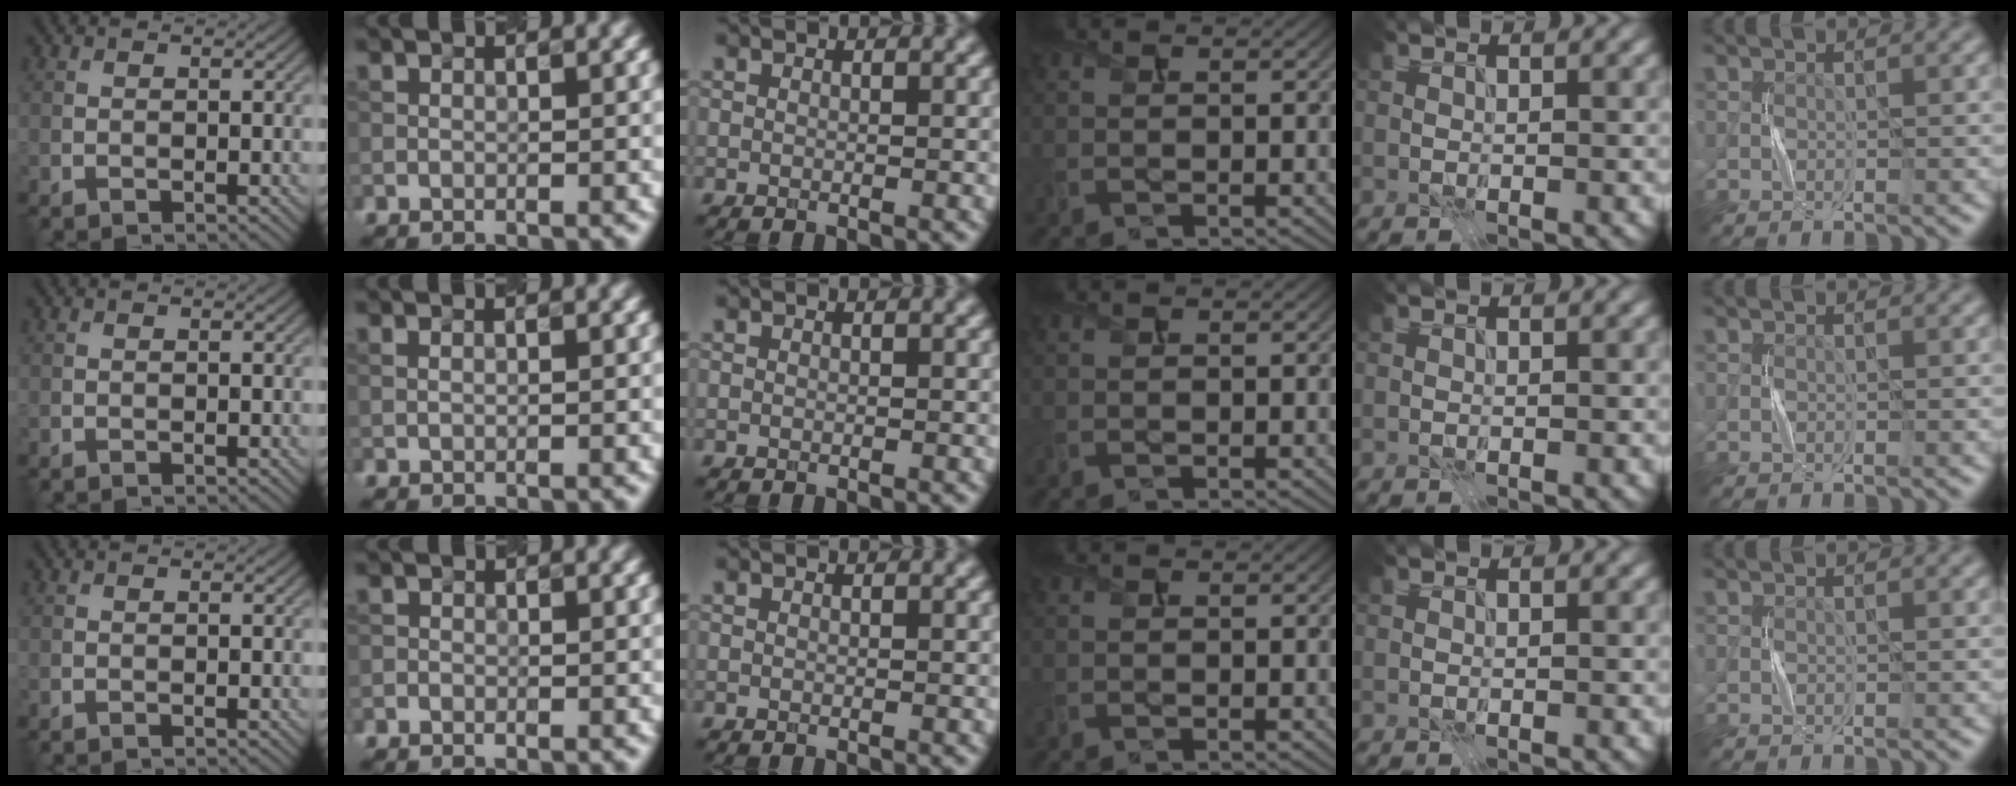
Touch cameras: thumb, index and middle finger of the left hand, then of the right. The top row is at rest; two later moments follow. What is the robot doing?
{"motion": "press", "object": "sticky note"}